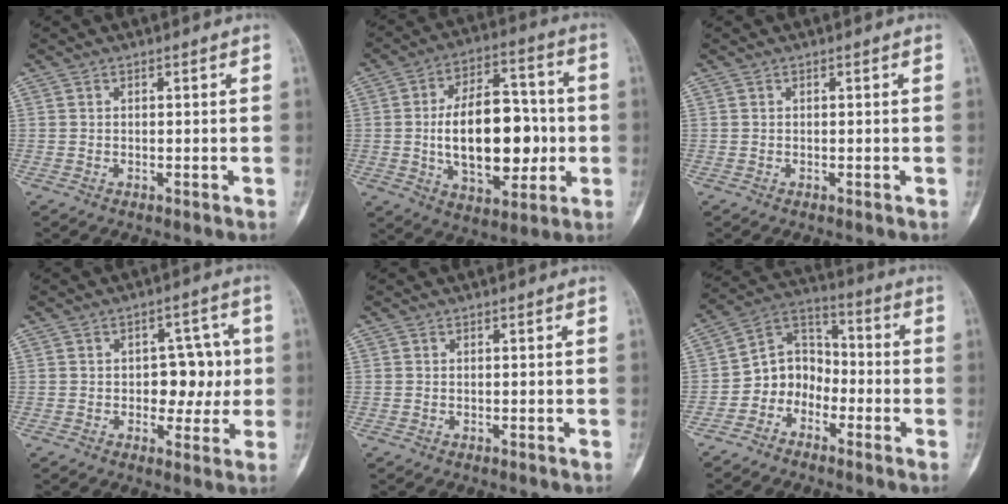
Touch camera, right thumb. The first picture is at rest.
{"total": 19.9, "force": [-1.4, 11.1, 16.4], "torque": [-0.229, 0.020, -0.014]}
{"total": 0.0}
{"total": 7.7, "force": [-0.1, 5.1, 5.8], "torque": [-0.031, 0.014, -0.001]}
{"total": 0.0}
{"total": 8.6, "force": [-3.5, 7.0, 3.4], "torque": [-0.026, 0.064, -0.080]}